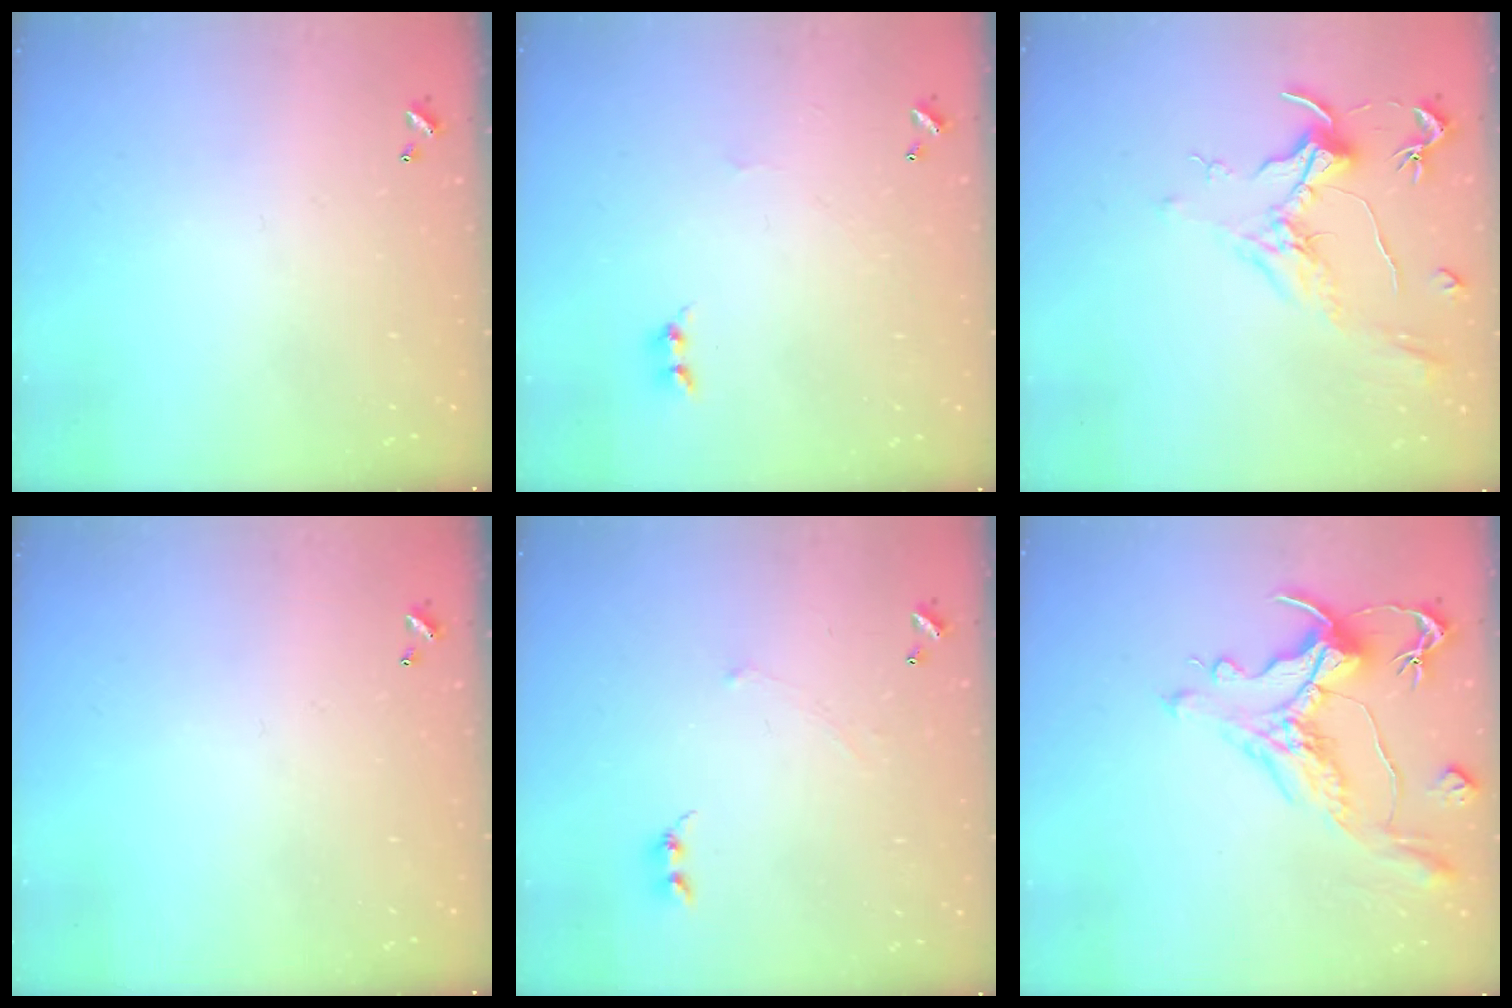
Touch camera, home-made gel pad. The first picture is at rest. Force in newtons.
{"total": 1.7, "press": 1.6, "slide": 0.5}
{"total": 1.9, "press": 1.7, "slide": 0.9}
{"total": 0.0}
{"total": 0.6, "press": 0.3, "slide": 0.5}
{"total": 2.2, "press": 1.7, "slide": 1.4}